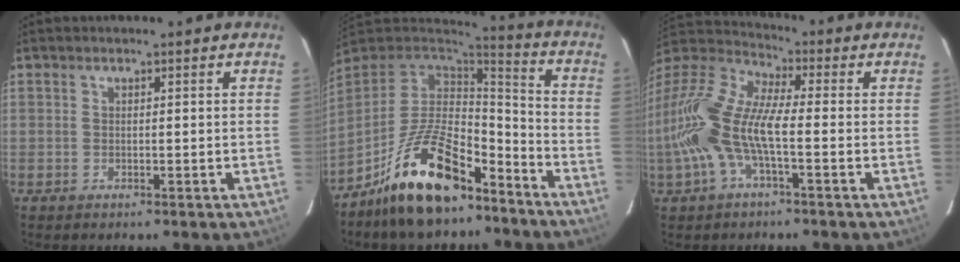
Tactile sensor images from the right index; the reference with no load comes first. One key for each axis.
{"total": 19.7, "fx": -12.9, "fy": 8.2, "fz": 12.5, "tx": -0.248, "ty": 0.005, "tz": -0.221}
{"total": 16.8, "fx": -3.7, "fy": 5.6, "fz": 15.5, "tx": -0.310, "ty": -0.004, "tz": -0.081}